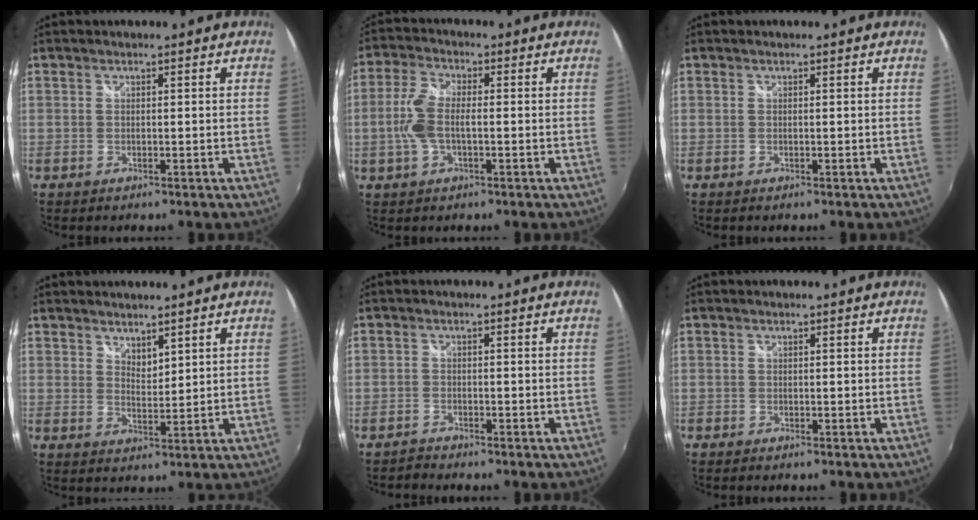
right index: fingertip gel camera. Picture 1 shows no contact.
{"total": 7.2, "force": [-0.9, 3.2, 6.4], "torque": [-0.139, 0.006, -0.018]}
{"total": 0.0}
{"total": 3.2, "force": [2.7, 1.1, 1.1], "torque": [-0.014, 0.000, 0.048]}
{"total": 1.5, "force": [-1.5, 0.2, -0.2], "torque": [-0.003, -0.001, -0.031]}
{"total": 0.6, "force": [-0.4, 0.5, -0.1], "torque": [-0.002, -0.001, -0.010]}